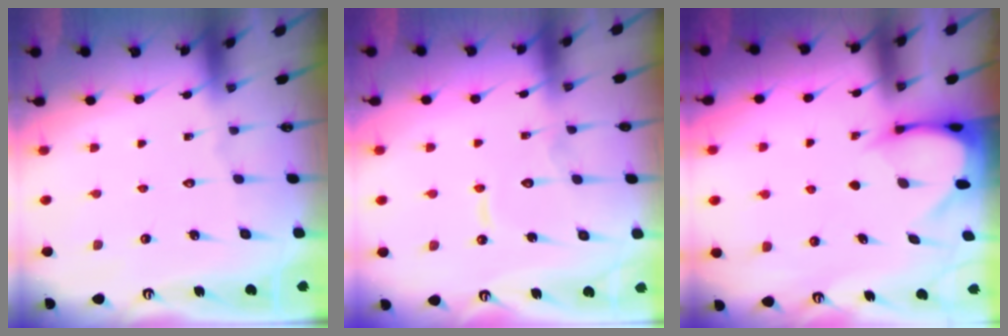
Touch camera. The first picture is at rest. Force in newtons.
{"total": 7.4, "press": 7.4, "slide": 0.8}
{"total": 3.4, "press": 3.4, "slide": 0.3}